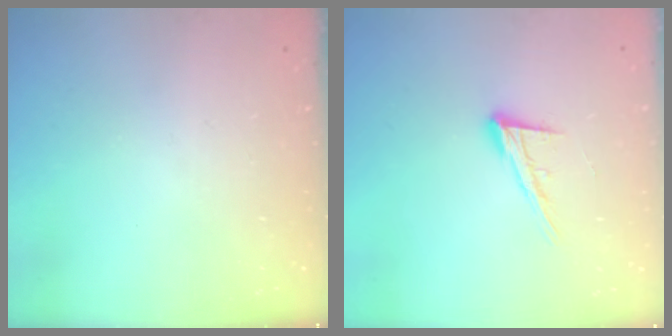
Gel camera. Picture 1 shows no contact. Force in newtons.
{"total": 12.3, "press": 12.0, "slide": 2.5}